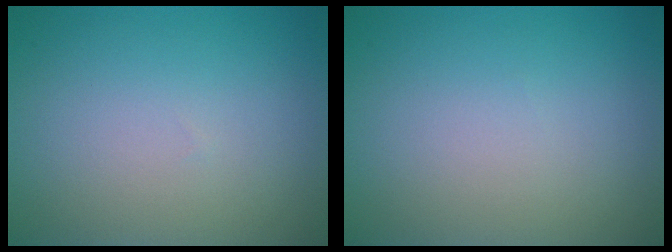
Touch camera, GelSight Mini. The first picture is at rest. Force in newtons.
{"total": 0.0}